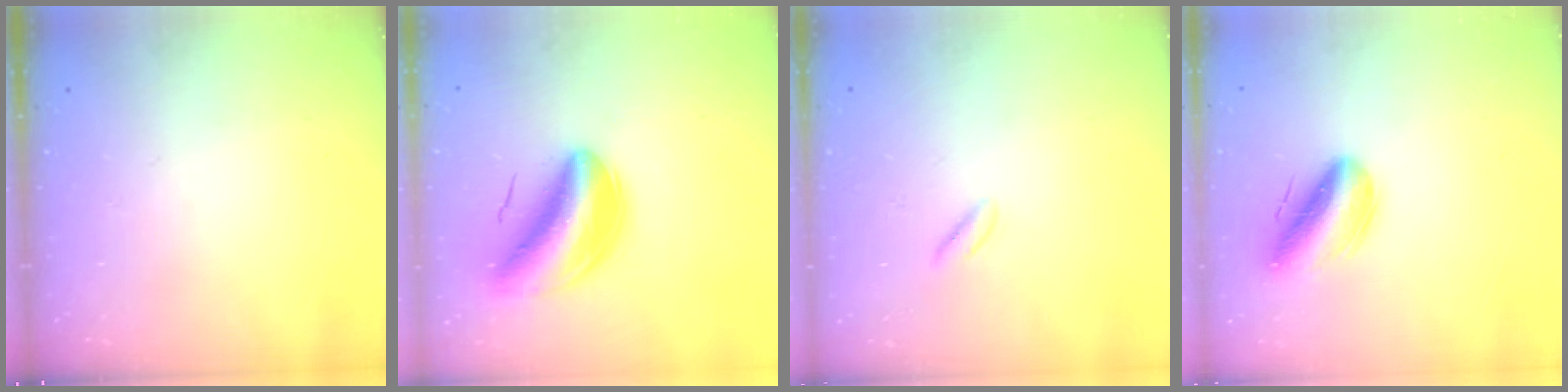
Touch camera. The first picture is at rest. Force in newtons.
{"total": 9.6, "press": 9.1, "slide": 3.1}
{"total": 0.8, "press": 0.4, "slide": 0.7}
{"total": 11.8, "press": 11.4, "slide": 3.4}